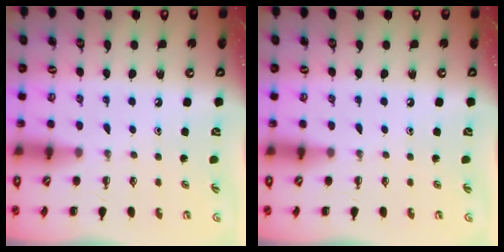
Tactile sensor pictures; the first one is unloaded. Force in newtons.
{"total": 0.0}